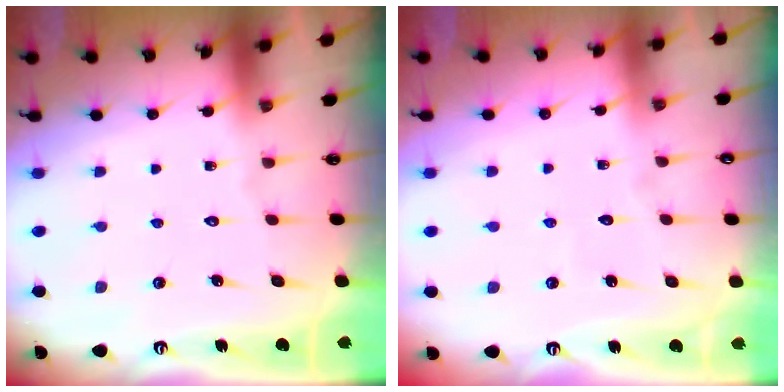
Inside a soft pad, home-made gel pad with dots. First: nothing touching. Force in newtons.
{"total": 3.1, "press": 3.0, "slide": 0.3}